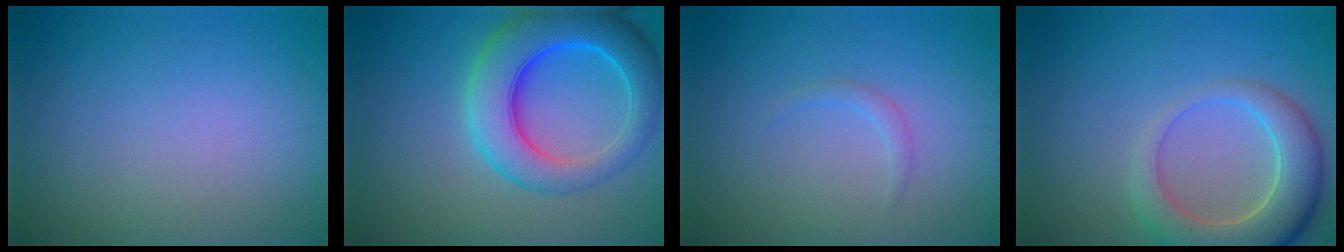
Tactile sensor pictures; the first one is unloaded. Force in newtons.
{"total": 8.4, "press": 8.4, "slide": 0.4}
{"total": 0.9, "press": 0.9, "slide": 0.1}
{"total": 6.5, "press": 6.4, "slide": 0.7}